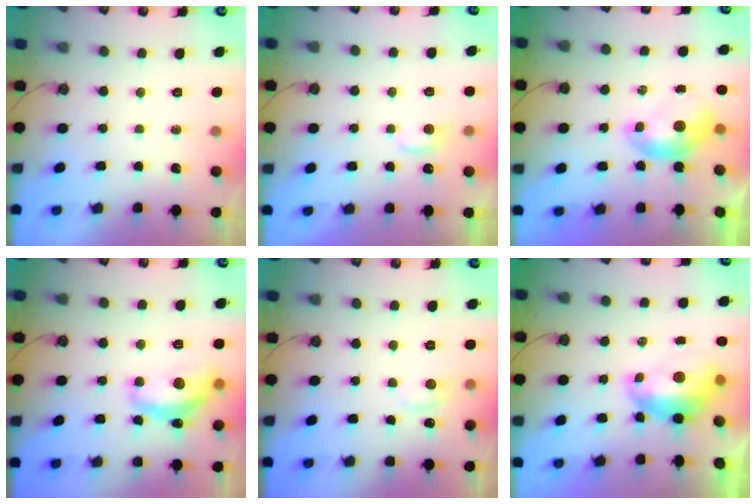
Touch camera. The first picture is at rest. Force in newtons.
{"total": 2.0, "press": 2.0, "slide": 0.3}
{"total": 0.0}
{"total": 8.1, "press": 8.0, "slide": 0.6}
{"total": 1.1, "press": 0.8, "slide": 0.7}
{"total": 2.9, "press": 2.7, "slide": 0.8}